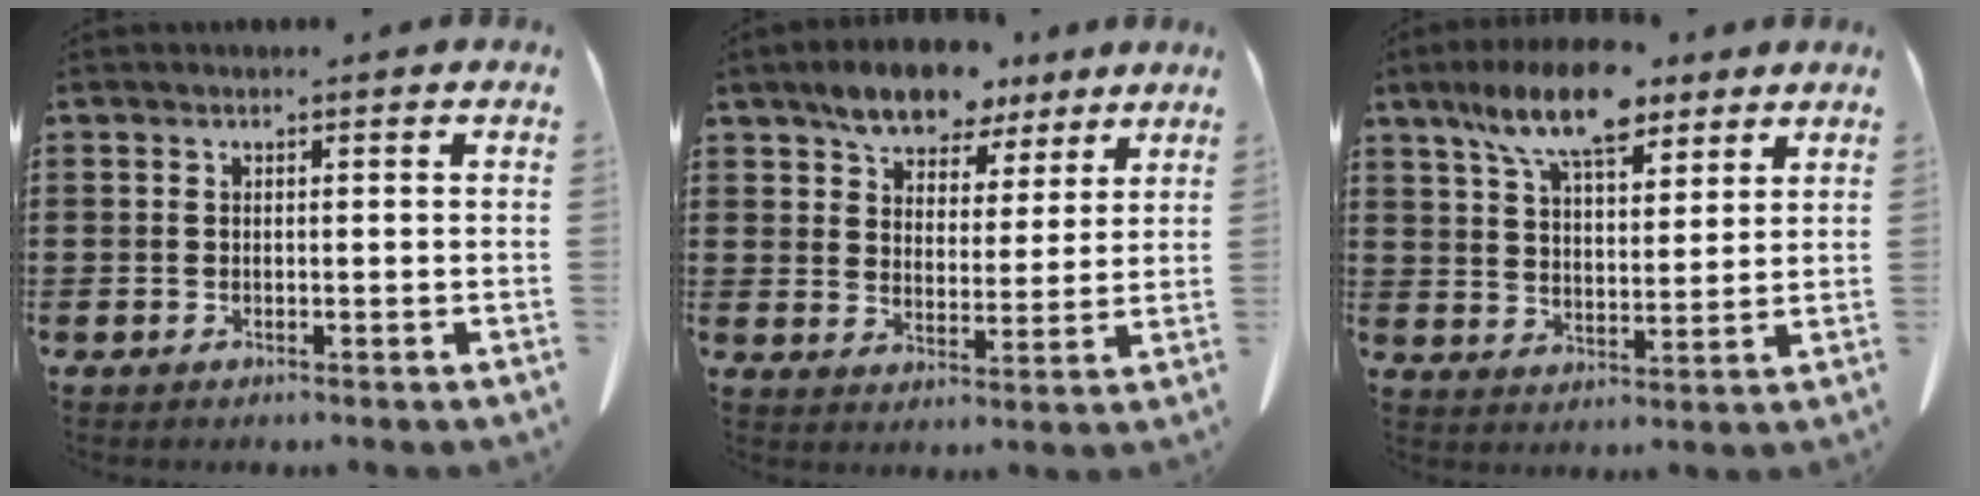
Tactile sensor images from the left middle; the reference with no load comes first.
{"total": 7.8, "force": [6.6, 3.3, 2.6], "torque": [-0.070, -0.012, 0.122]}
{"total": 11.4, "force": [8.3, 3.8, 6.8], "torque": [-0.137, -0.019, 0.151]}